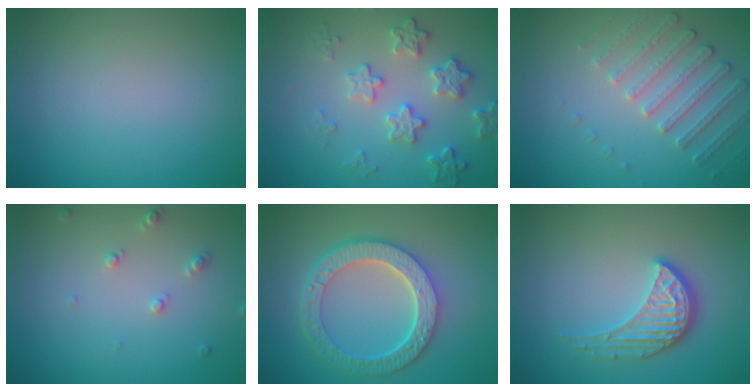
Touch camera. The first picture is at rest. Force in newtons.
{"total": 4.0, "press": 3.5, "slide": 2.0}
{"total": 2.5, "press": 2.2, "slide": 1.3}
{"total": 1.3, "press": 1.2, "slide": 0.3}
{"total": 6.3, "press": 4.8, "slide": 4.0}
{"total": 3.8, "press": 3.2, "slide": 2.1}